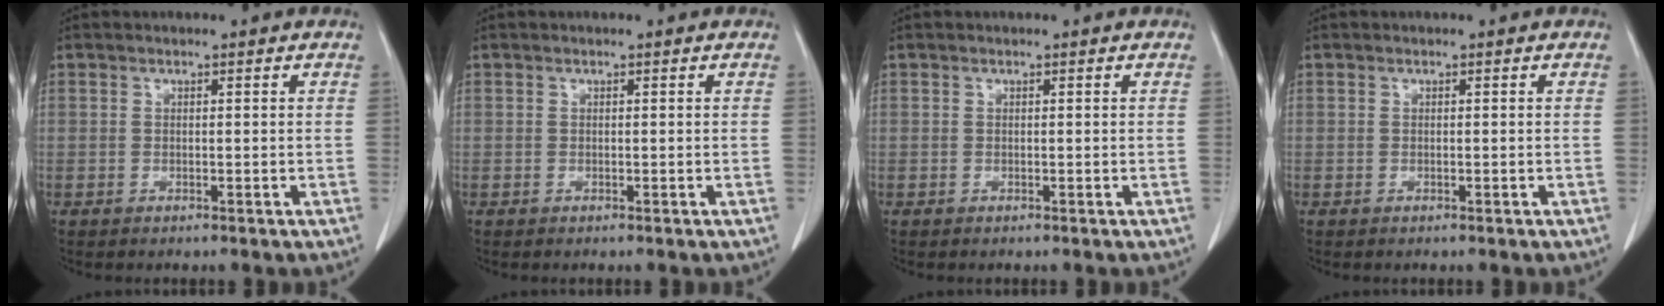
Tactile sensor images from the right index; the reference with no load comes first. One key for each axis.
{"total": 0.0}
{"total": 0.0}
{"total": 0.0}